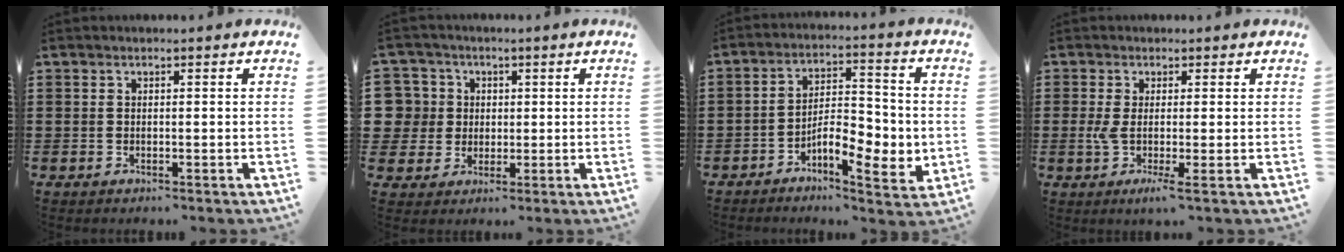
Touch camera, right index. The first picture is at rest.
{"total": 5.8, "force": [0.6, 5.7, 0.6], "torque": [-0.055, 0.012, 0.008]}
{"total": 7.7, "force": [-2.8, 3.2, 6.4], "torque": [-0.103, 0.000, -0.052]}
{"total": 3.4, "force": [-0.7, 0.4, 3.3], "torque": [-0.085, -0.013, -0.018]}